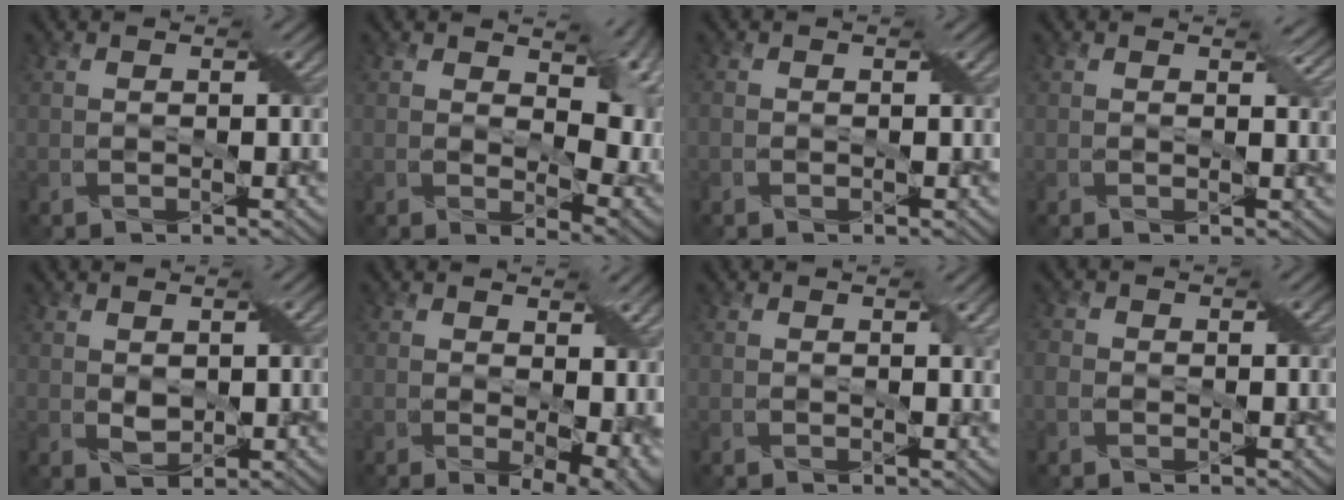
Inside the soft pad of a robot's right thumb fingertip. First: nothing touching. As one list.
[{"total": 10.1, "force": [3.4, 5.2, 8.0], "torque": [-0.126, -0.017, 0.065]}, {"total": 0.8, "force": [-0.3, 0.7, 0.4], "torque": [-0.010, -0.001, -0.004]}, {"total": 1.6, "force": [0.9, 0.8, 1.2], "torque": [-0.020, -0.003, 0.016]}, {"total": 1.7, "force": [0.6, 1.2, 1.0], "torque": [-0.025, -0.002, 0.016]}, {"total": 6.7, "force": [0.4, 4.0, 5.4], "torque": [-0.078, -0.024, 0.021]}, {"total": 1.0, "force": [0.5, 0.3, 0.8], "torque": [-0.011, -0.004, 0.009]}, {"total": 1.6, "force": [-0.4, 1.4, 0.7], "torque": [-0.021, 0.001, -0.014]}]